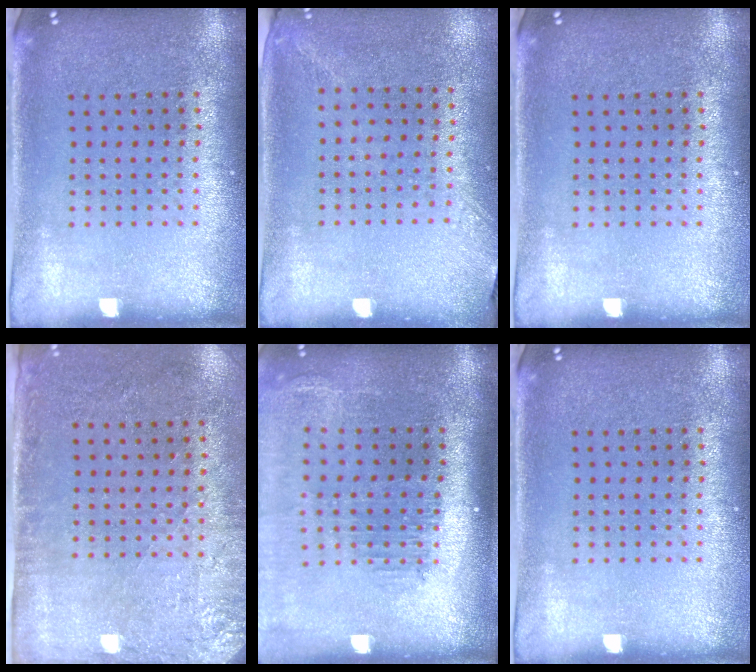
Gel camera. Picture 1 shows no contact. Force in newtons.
{"total": 1.3, "press": 1.0, "slide": 0.9}
{"total": 0.0}
{"total": 2.8, "press": 2.3, "slide": 1.6}
{"total": 2.1, "press": 1.7, "slide": 1.2}
{"total": 0.0}